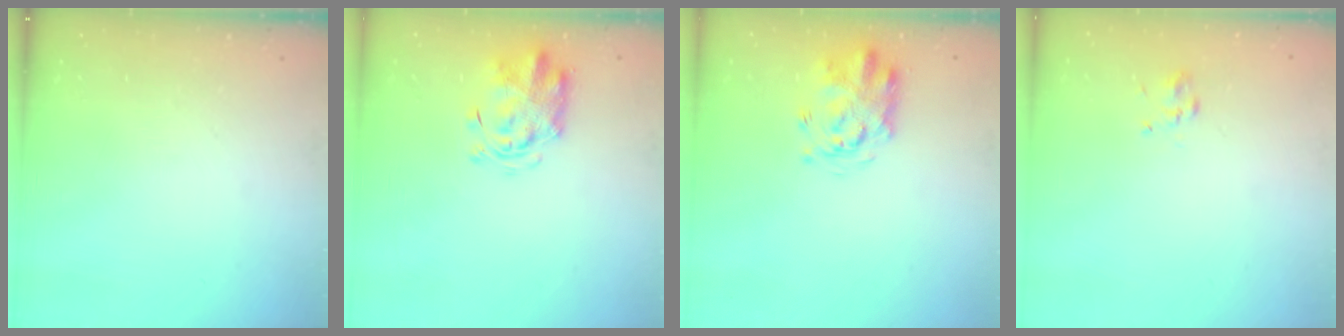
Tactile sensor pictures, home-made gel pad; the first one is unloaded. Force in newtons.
{"total": 3.6, "press": 3.6, "slide": 0.5}
{"total": 3.4, "press": 3.3, "slide": 0.8}
{"total": 2.3, "press": 2.0, "slide": 1.1}